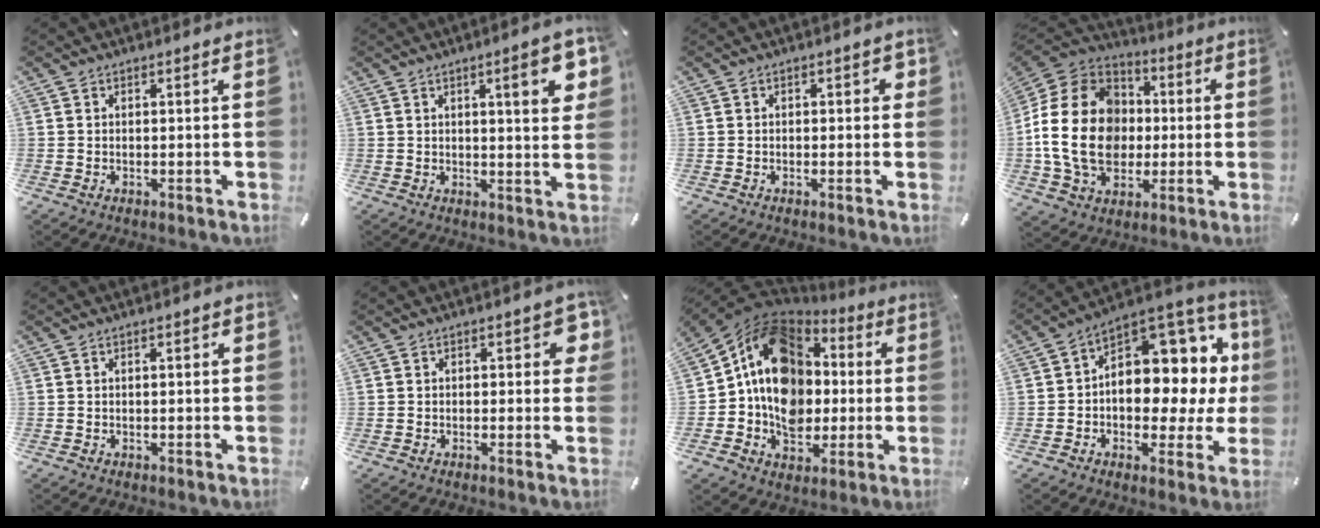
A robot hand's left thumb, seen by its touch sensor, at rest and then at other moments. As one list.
[{"total": 9.7, "force": [3.4, 2.2, 8.8], "torque": [-0.119, -0.010, 0.048]}, {"total": 1.6, "force": [-0.2, 1.1, 1.2], "torque": [-0.014, 0.004, -0.008]}, {"total": 21.7, "force": [-2.0, 17.2, 13.1], "torque": [-0.278, 0.023, -0.036]}, {"total": 1.0, "force": [-0.1, 0.4, 0.9], "torque": [-0.016, 0.001, -0.003]}, {"total": 4.4, "force": [0.7, 2.2, 3.7], "torque": [-0.041, 0.000, 0.004]}, {"total": 16.4, "force": [0.0, 13.8, 8.8], "torque": [-0.149, 0.003, 0.007]}, {"total": 11.7, "force": [3.0, 8.6, 7.3], "torque": [-0.079, -0.058, 0.053]}]